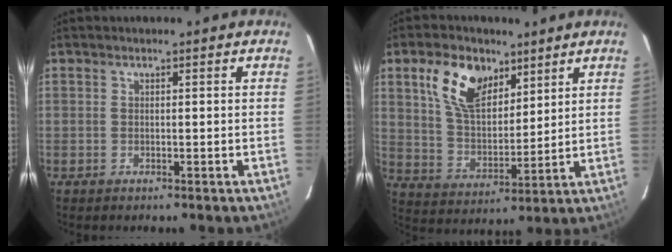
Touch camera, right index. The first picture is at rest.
{"total": 12.7, "force": [7.0, 7.1, 7.9], "torque": [-0.152, 0.019, 0.135]}